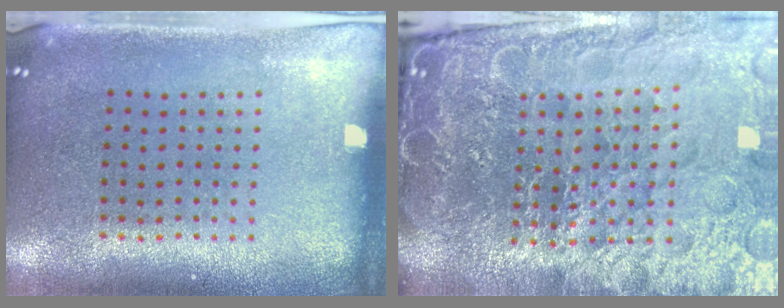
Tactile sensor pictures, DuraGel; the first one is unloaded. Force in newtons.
{"total": 6.9, "press": 6.0, "slide": 3.3}